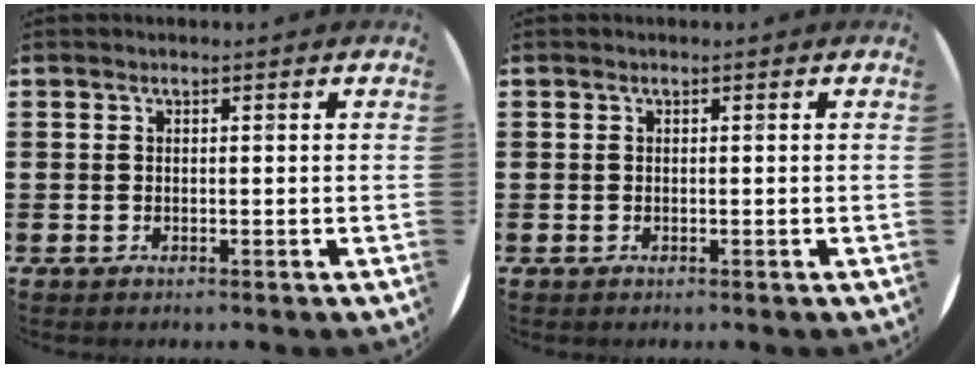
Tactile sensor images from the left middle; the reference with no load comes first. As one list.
[{"total": 0.0}]